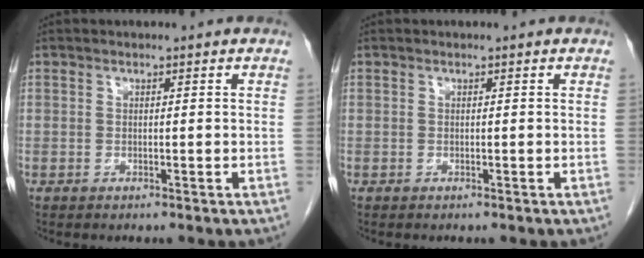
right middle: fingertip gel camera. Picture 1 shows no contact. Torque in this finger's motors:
{"motor_torque": [0.25, -0.03, -0.03, 0.00]}